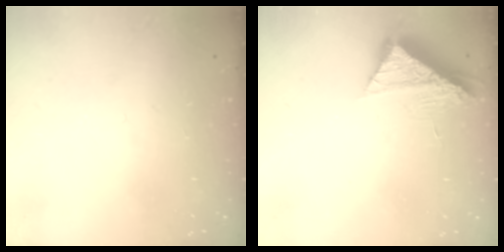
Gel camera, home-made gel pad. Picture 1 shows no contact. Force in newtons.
{"total": 8.2, "press": 8.2, "slide": 0.3}